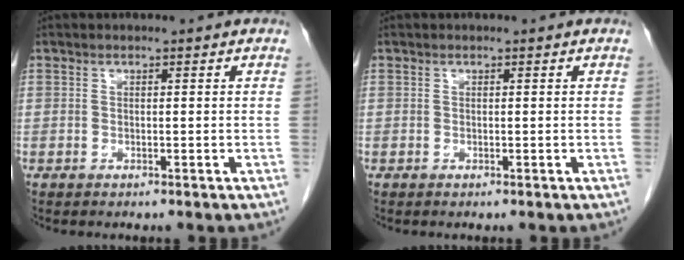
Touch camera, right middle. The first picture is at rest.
{"total": 0.0}